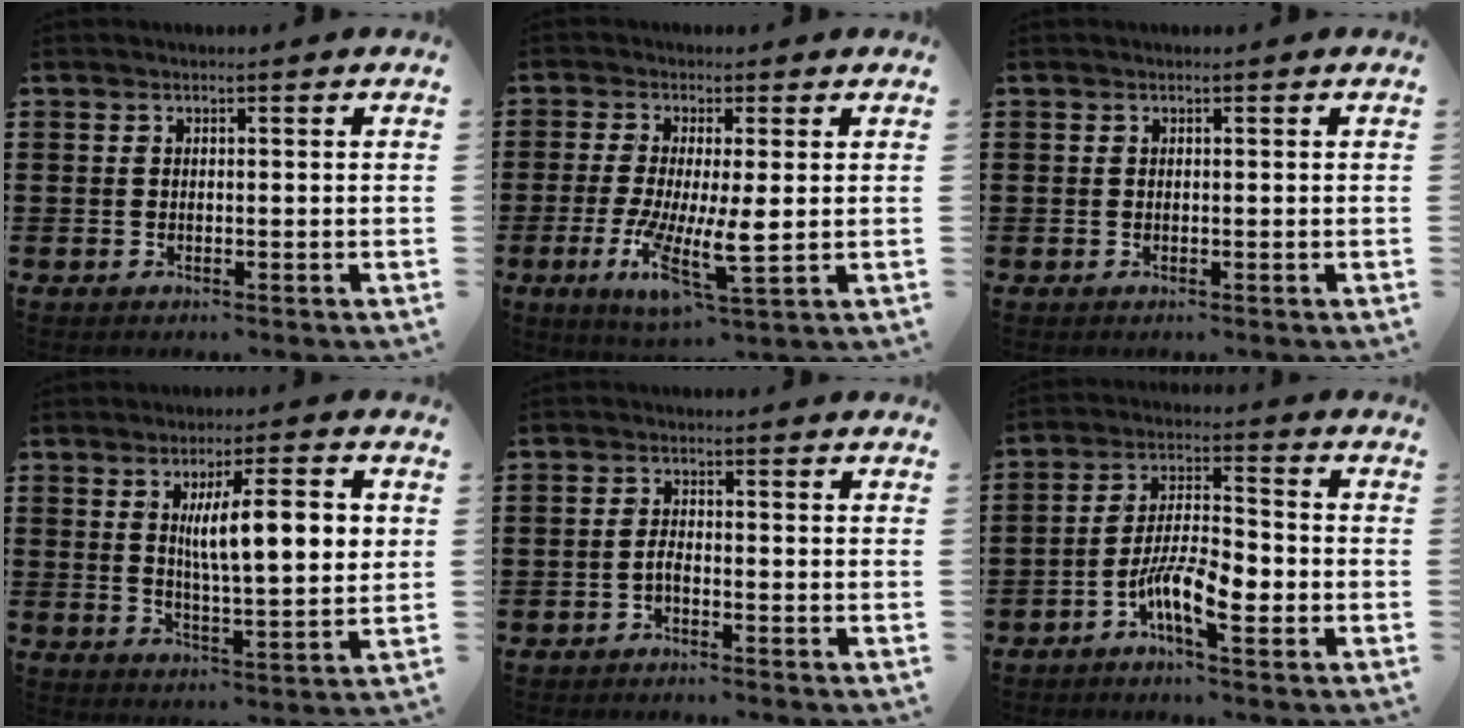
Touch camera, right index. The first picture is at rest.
{"total": 8.2, "force": [-1.2, 1.7, 7.9], "torque": [-0.151, -0.021, -0.020]}
{"total": 0.0}
{"total": 10.0, "force": [2.7, 2.4, 9.3], "torque": [-0.156, -0.003, 0.039]}
{"total": 1.7, "force": [-1.2, 0.3, 1.2], "torque": [-0.031, -0.002, -0.024]}
{"total": 9.0, "force": [-3.8, 2.6, 7.7], "torque": [-0.160, -0.006, -0.073]}